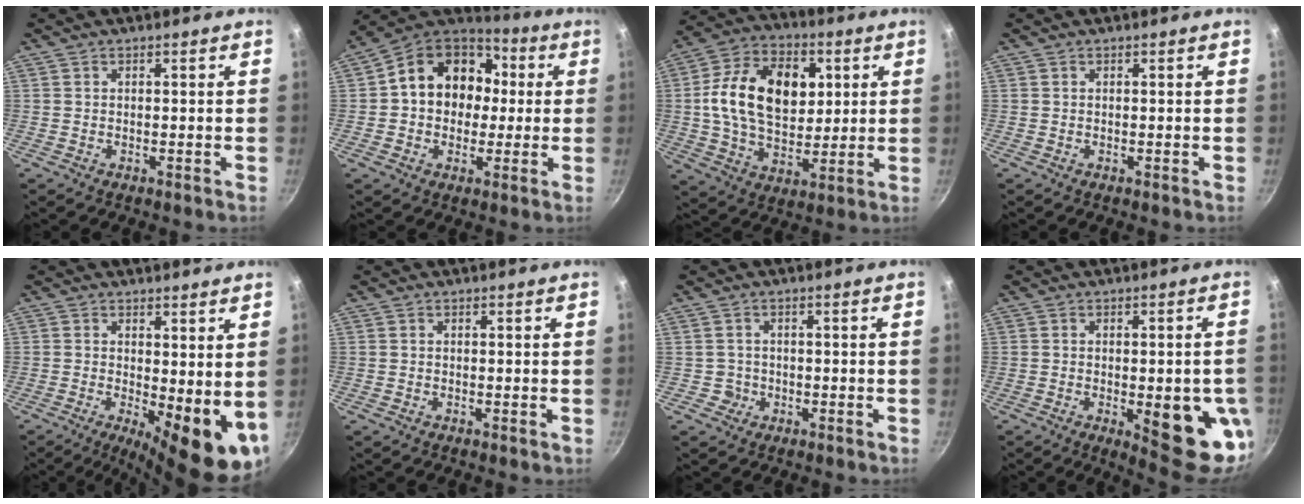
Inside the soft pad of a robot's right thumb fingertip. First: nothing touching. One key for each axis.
{"total": 16.3, "fx": 1.7, "fy": 13.3, "fz": 9.4, "tx": -0.113, "ty": 0.039, "tz": 0.015}
{"total": 19.6, "fx": 3.7, "fy": 13.1, "fz": 14.1, "tx": -0.213, "ty": 0.005, "tz": 0.052}
{"total": 0.0}
{"total": 11.7, "fx": -0.6, "fy": 4.3, "fz": 10.9, "tx": -0.120, "ty": -0.013, "tz": 0.001}
{"total": 0.0}
{"total": 2.0, "fx": -0.5, "fy": 2.0, "fz": 0.1, "tx": 0.012, "ty": 0.010, "tz": -0.004}
{"total": 14.0, "fx": -3.3, "fy": 4.7, "fz": 12.7, "tx": -0.127, "ty": -0.003, "tz": -0.034}